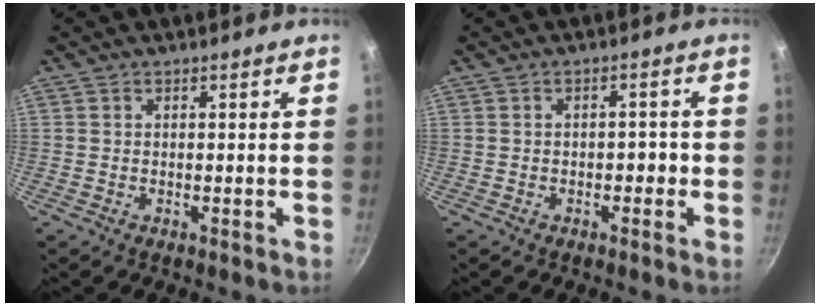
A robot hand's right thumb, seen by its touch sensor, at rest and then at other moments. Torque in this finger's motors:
{"motor_torque": [-0.13, -0.04, -0.28, 0.05, -0.02]}